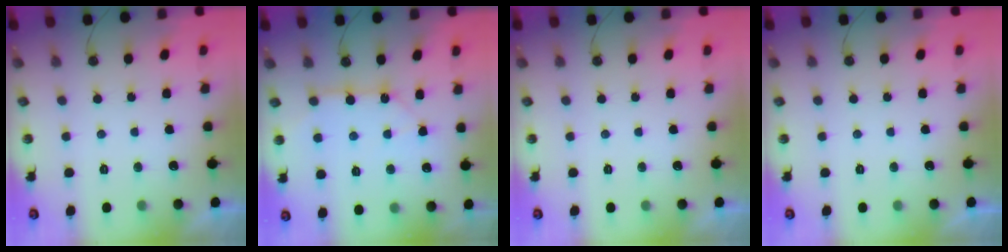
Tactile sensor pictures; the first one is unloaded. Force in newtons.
{"total": 10.1, "press": 10.0, "slide": 1.0}
{"total": 0.0}
{"total": 0.0}